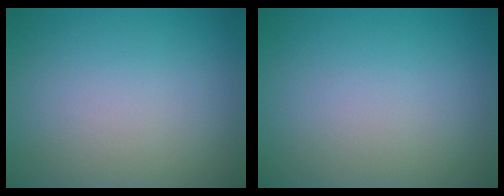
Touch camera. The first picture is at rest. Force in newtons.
{"total": 0.0}